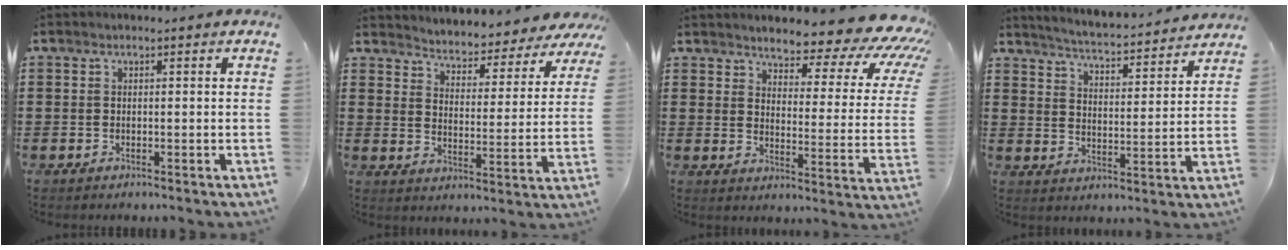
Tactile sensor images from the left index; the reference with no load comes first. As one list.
[{"total": 3.4, "force": [3.3, -0.1, -0.3], "torque": [-0.020, -0.037, 0.049]}, {"total": 6.7, "force": [5.7, 1.3, 3.4], "torque": [-0.067, -0.050, 0.091]}, {"total": 3.9, "force": [3.8, -0.6, 0.7], "torque": [-0.036, -0.041, 0.057]}]